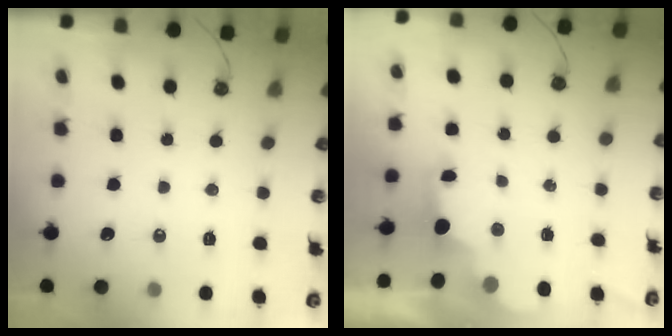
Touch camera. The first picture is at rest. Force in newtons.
{"total": 2.2, "press": 2.1, "slide": 0.7}